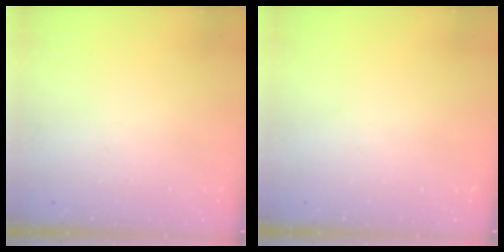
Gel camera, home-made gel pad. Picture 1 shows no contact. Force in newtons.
{"total": 0.0}